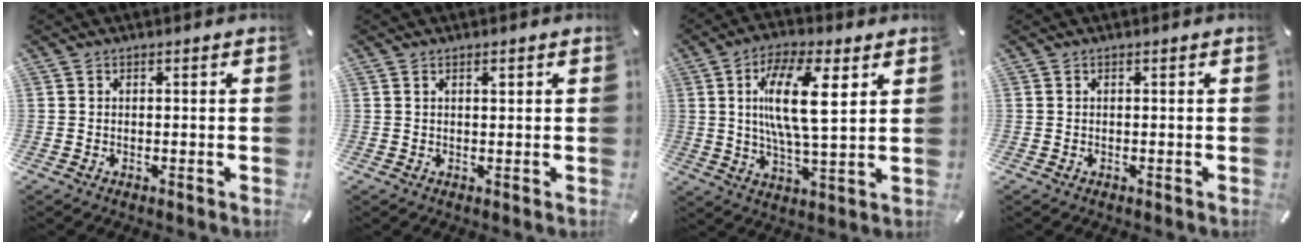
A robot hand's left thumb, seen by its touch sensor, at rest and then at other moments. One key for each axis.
{"total": 1.1, "fx": 0.5, "fy": 0.3, "fz": 0.9, "tx": -0.018, "ty": 0.001, "tz": 0.008}
{"total": 14.6, "fx": 4.3, "fy": 4.6, "fz": 13.2, "tx": -0.249, "ty": -0.007, "tz": 0.065}
{"total": 0.0}